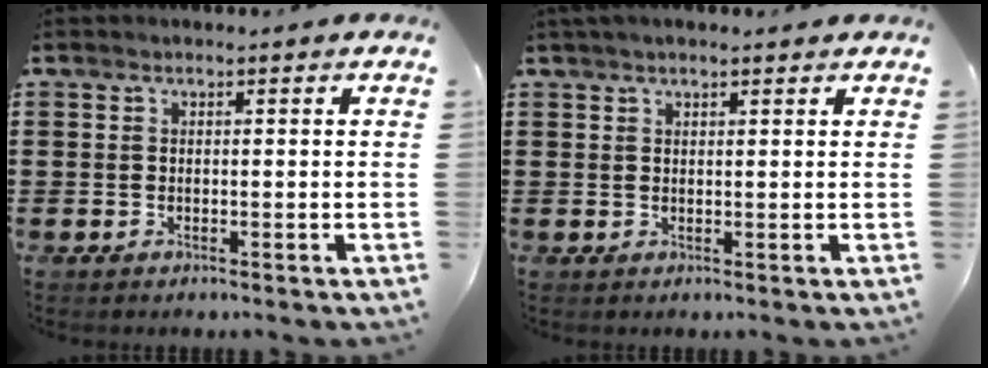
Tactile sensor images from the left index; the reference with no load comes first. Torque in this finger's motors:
{"motor_torque": [0.39, 0.12, 0.56, 0.07]}